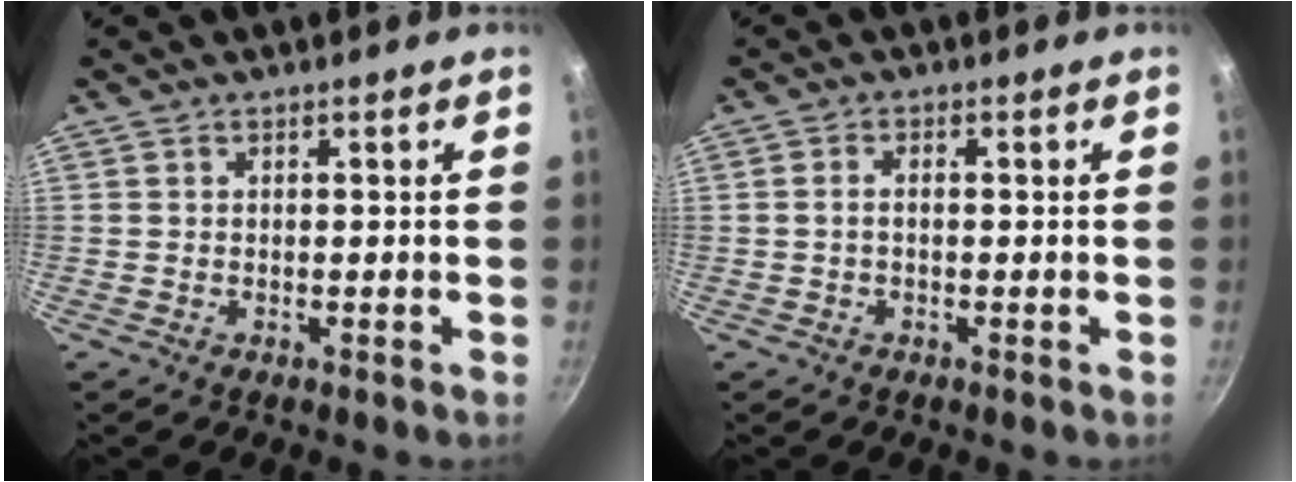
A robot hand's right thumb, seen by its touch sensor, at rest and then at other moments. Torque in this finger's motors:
{"motor_torque": [-0.06, -0.04, -0.52, 0.14, -0.01]}